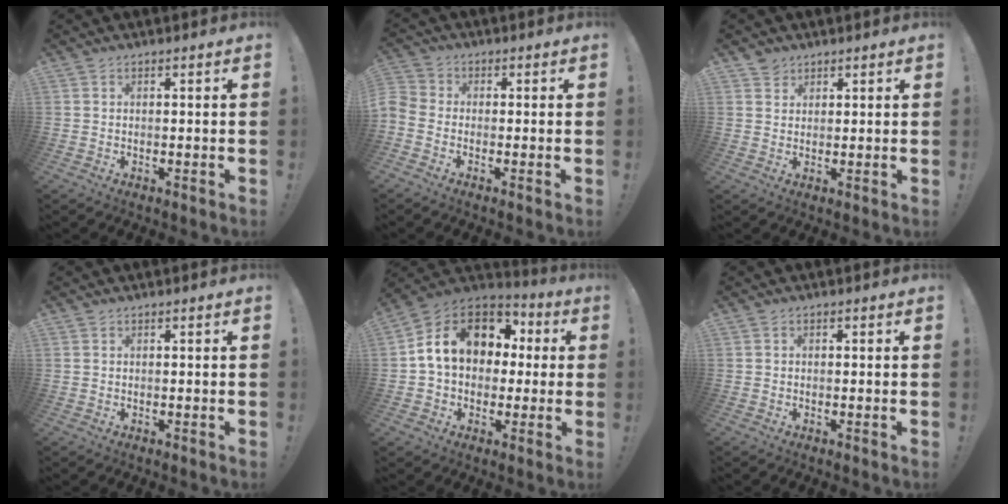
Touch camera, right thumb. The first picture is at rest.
{"total": 3.2, "force": [-1.8, 2.2, 1.6], "torque": [-0.041, 0.001, -0.034]}
{"total": 2.5, "force": [1.9, 1.6, 0.3], "torque": [-0.003, -0.009, 0.035]}
{"total": 0.0}
{"total": 16.3, "force": [4.0, 12.3, 9.8], "torque": [-0.150, 0.003, 0.079]}
{"total": 0.6, "force": [-0.4, 0.3, 0.2], "torque": [-0.004, 0.001, -0.008]}